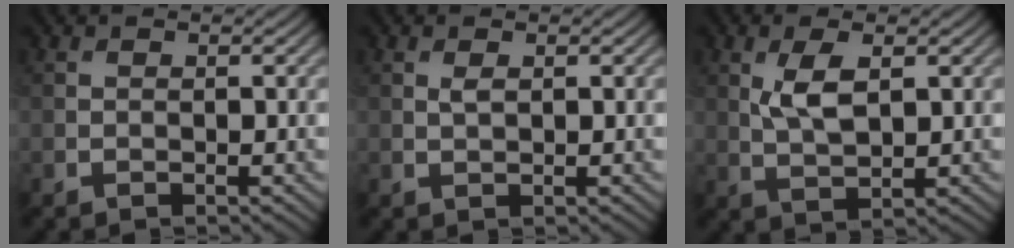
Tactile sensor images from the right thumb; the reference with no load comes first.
{"total": 1.1, "force": [0.4, 0.4, 0.9], "torque": [-0.024, 0.000, 0.009]}
{"total": 4.6, "force": [1.3, 1.9, 4.0], "torque": [-0.091, 0.000, 0.029]}